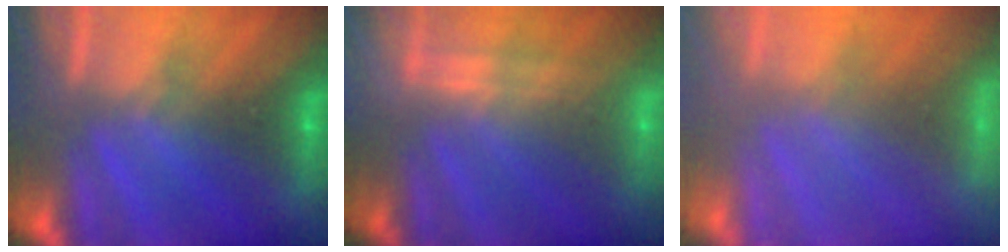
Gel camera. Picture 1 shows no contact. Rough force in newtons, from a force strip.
{"total": 2.2}
{"total": 9.1}